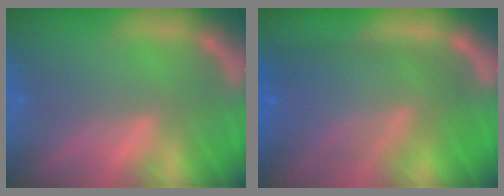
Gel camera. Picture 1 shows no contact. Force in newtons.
{"total": 9.5}